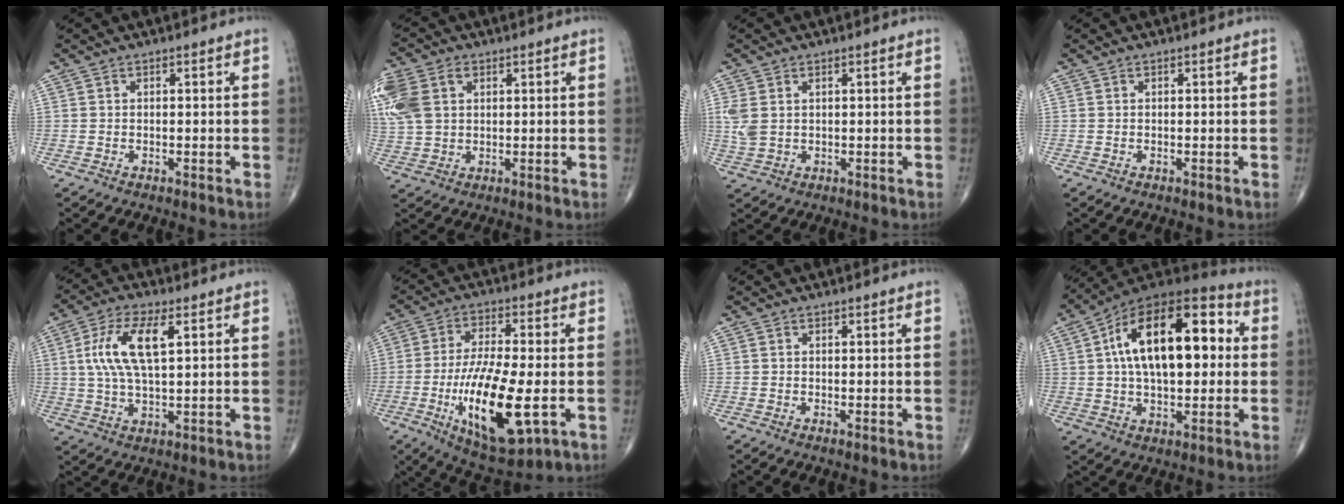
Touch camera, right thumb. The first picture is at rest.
{"total": 13.8, "force": [4.4, 9.9, 8.6], "torque": [-0.227, 0.017, 0.087]}
{"total": 3.9, "force": [1.0, 2.5, 2.8], "torque": [-0.077, 0.005, 0.028]}
{"total": 0.0}
{"total": 11.2, "force": [2.9, 4.4, 9.8], "torque": [-0.206, 0.001, 0.058]}
{"total": 17.8, "force": [-4.5, 5.8, 16.2], "torque": [-0.296, -0.005, -0.066]}
{"total": 0.0}
{"total": 22.5, "force": [3.6, 11.4, 19.1], "torque": [-0.293, 0.028, 0.047]}